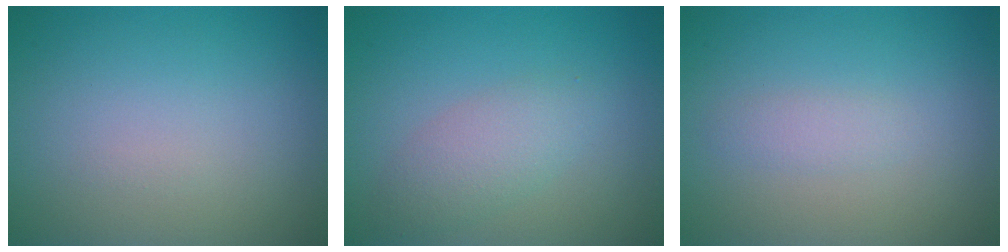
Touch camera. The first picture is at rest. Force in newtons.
{"total": 2.8, "press": 2.8, "slide": 0.1}
{"total": 1.1, "press": 1.1, "slide": 0.1}